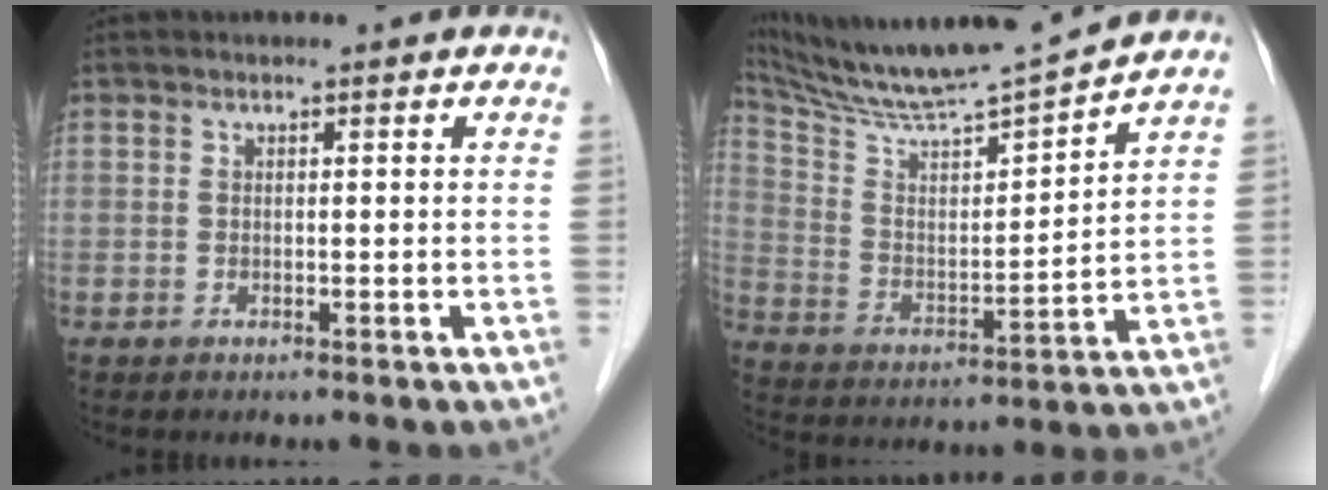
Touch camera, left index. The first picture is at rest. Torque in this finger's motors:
{"motor_torque": [0.01, -0.57, 0.07, 0.03]}